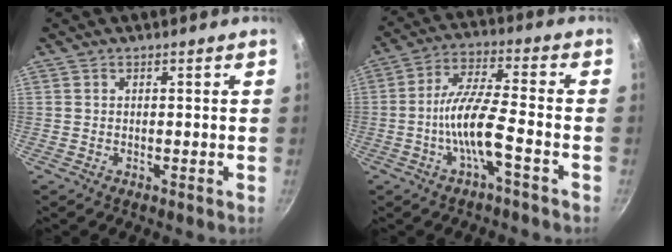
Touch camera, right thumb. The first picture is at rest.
{"total": 9.6, "force": [-3.7, 1.7, 8.7], "torque": [-0.171, 0.034, -0.074]}